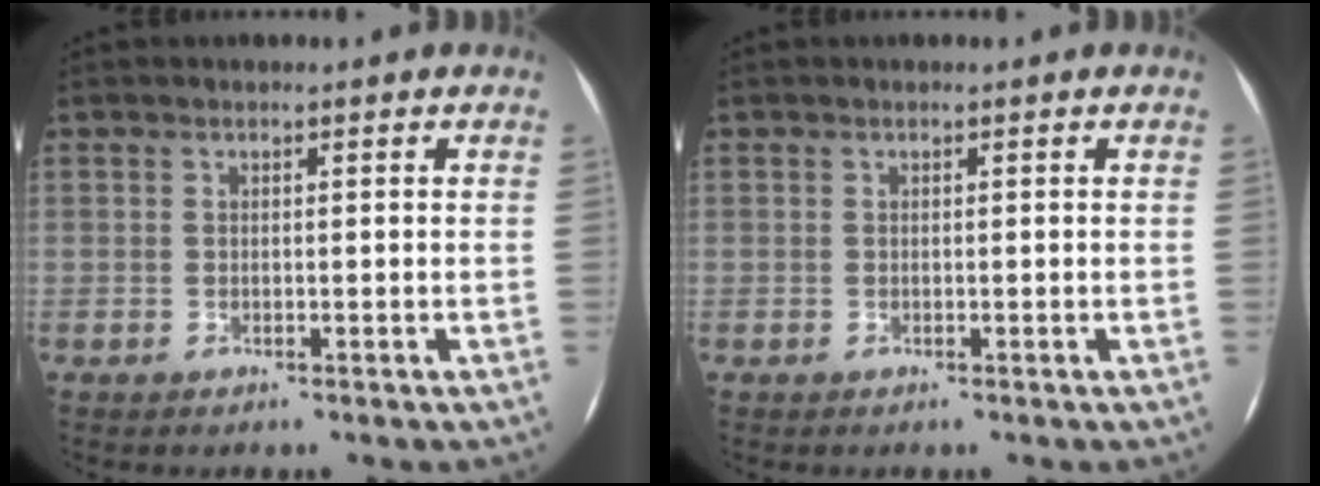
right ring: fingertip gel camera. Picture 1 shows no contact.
{"total": 0.0}